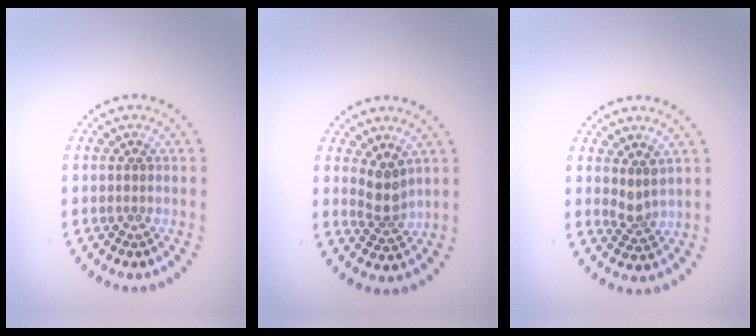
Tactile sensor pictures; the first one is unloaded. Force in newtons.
{"total": 2.4, "press": 1.9, "slide": 1.5}
{"total": 1.8, "press": 1.4, "slide": 1.2}